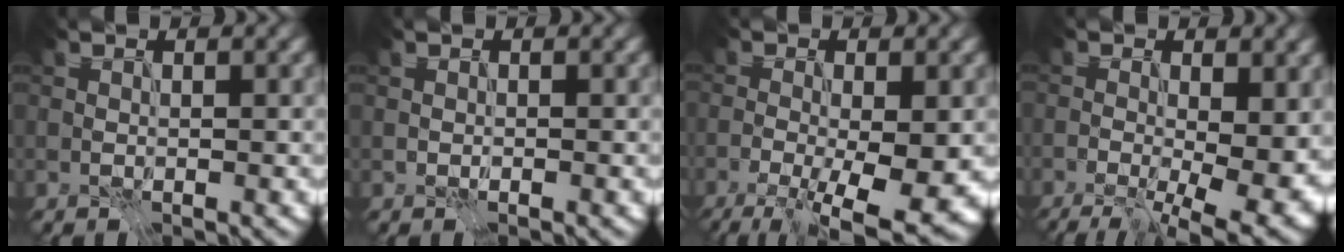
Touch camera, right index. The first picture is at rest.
{"total": 0.0}
{"total": 7.7, "force": [-2.2, 2.1, 7.0], "torque": [-0.098, -0.015, -0.031]}
{"total": 9.8, "force": [-0.7, 4.0, 8.9], "torque": [-0.095, -0.010, 0.004]}